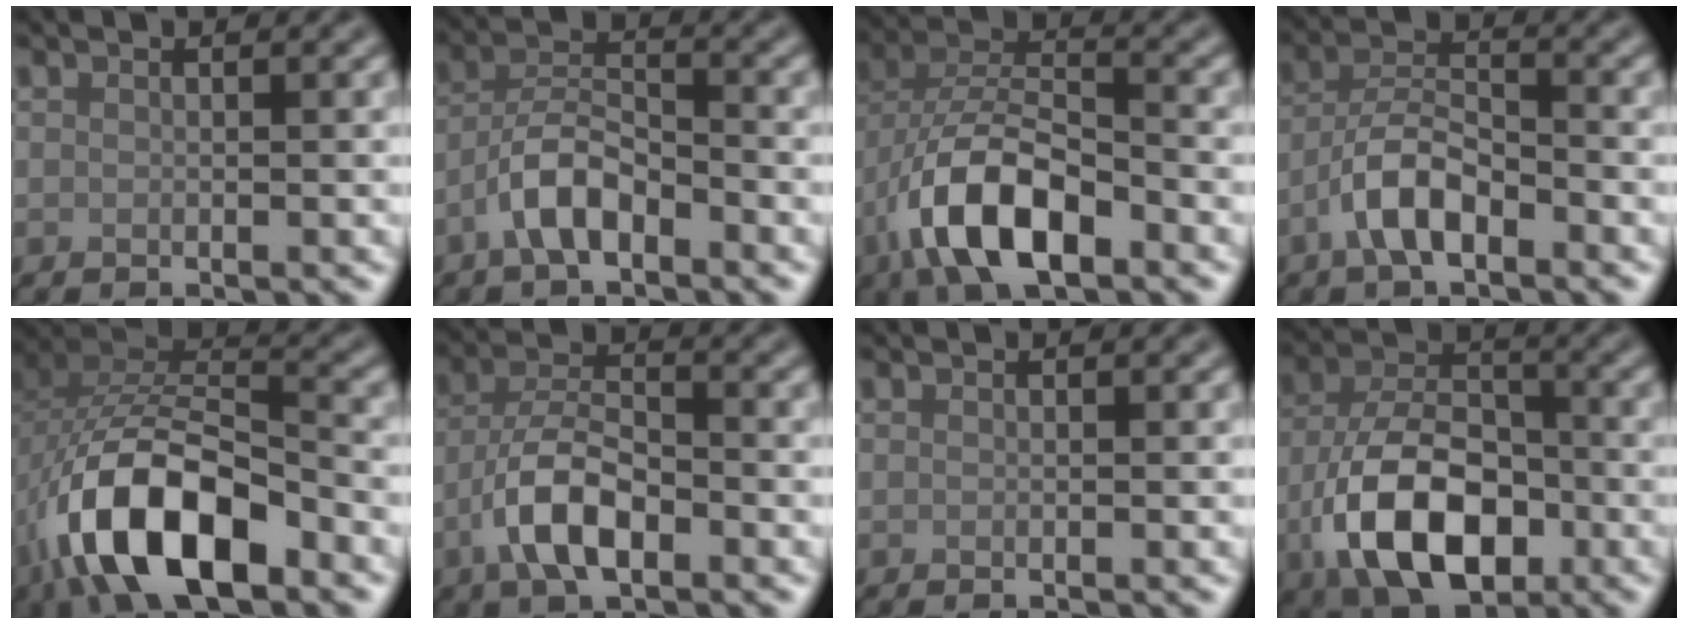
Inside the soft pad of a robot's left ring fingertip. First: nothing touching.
{"total": 4.3, "force": [-2.7, 1.7, 3.0], "torque": [-0.053, 0.015, -0.058]}
{"total": 9.1, "force": [-4.5, 4.0, 6.8], "torque": [-0.127, 0.012, -0.090]}
{"total": 4.7, "force": [-2.7, 1.8, 3.4], "torque": [-0.061, 0.014, -0.058]}
{"total": 12.3, "force": [-5.7, 6.1, 9.1], "torque": [-0.182, -0.003, -0.103]}
{"total": 5.8, "force": [-2.7, 2.4, 4.5], "torque": [-0.085, 0.008, -0.058]}
{"total": 0.0}
{"total": 10.7, "force": [-4.0, 6.1, 7.7], "torque": [-0.159, -0.007, -0.078]}